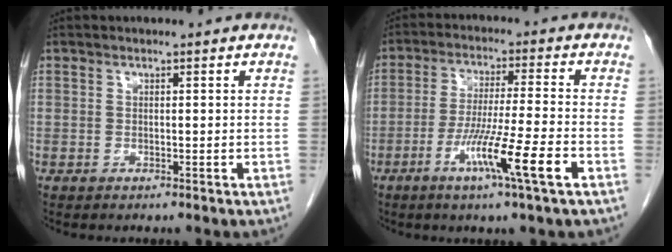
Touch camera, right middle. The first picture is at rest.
{"total": 10.2, "force": [-4.5, -1.3, 9.0], "torque": [-0.163, -0.022, -0.084]}